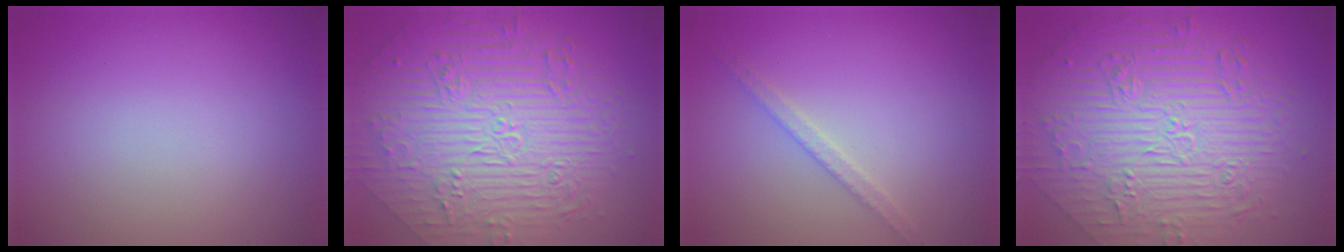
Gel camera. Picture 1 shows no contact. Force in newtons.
{"total": 11.1, "press": 7.5, "slide": 8.2}
{"total": 1.7, "press": 1.7, "slide": 0.2}
{"total": 10.8, "press": 7.5, "slide": 7.7}